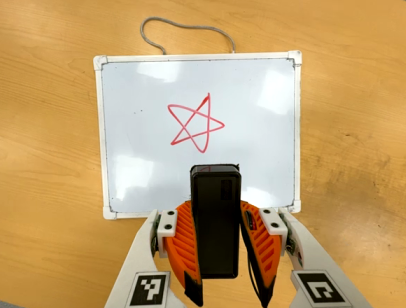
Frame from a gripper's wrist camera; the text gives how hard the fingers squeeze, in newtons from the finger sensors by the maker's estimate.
{"total": 4.6, "left": 3.5, "right": 5.7}